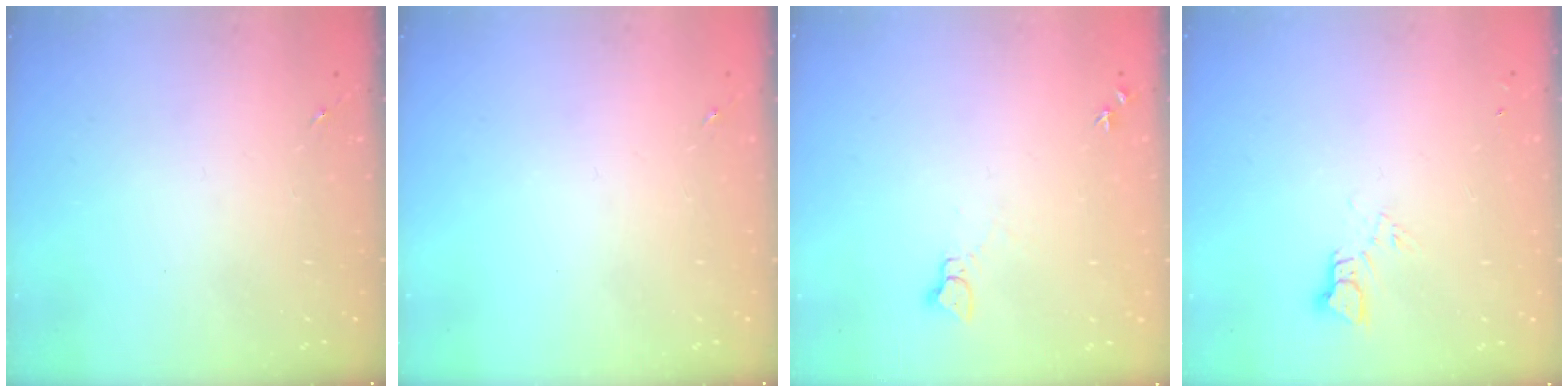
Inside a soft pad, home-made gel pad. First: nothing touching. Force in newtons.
{"total": 0.0}
{"total": 3.8, "press": 3.8, "slide": 0.4}
{"total": 3.4, "press": 3.4, "slide": 0.1}